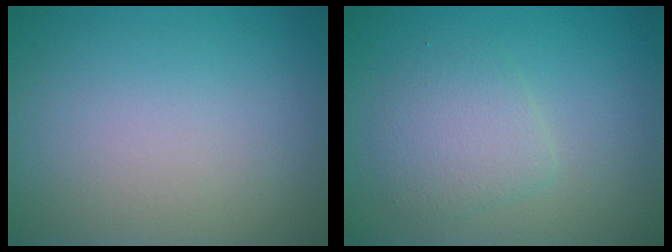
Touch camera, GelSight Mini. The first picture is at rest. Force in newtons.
{"total": 2.7, "press": 2.7, "slide": 0.1}